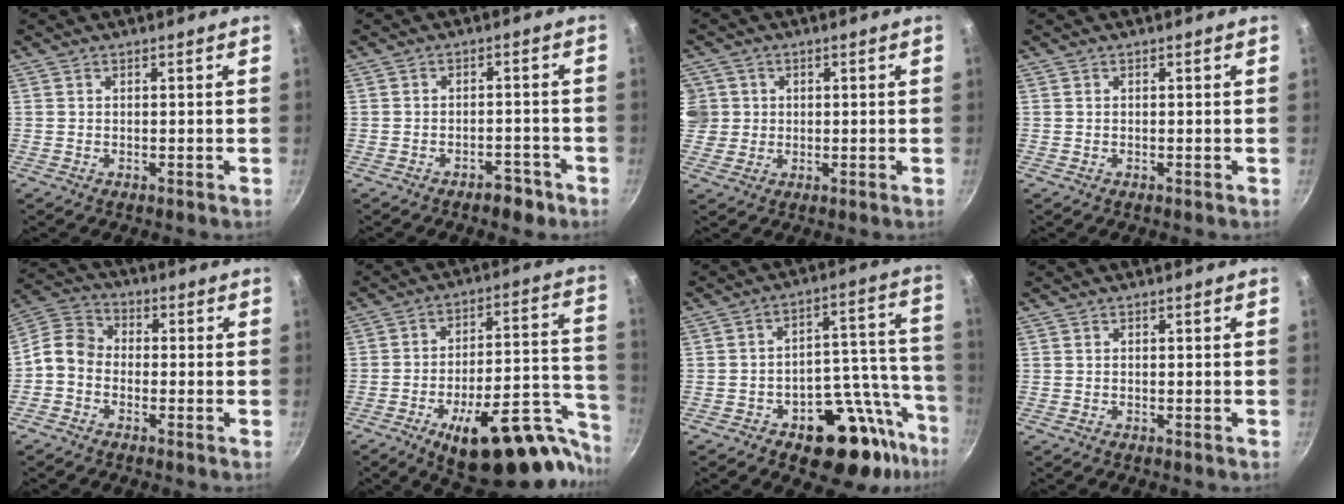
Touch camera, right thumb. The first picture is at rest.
{"total": 3.6, "force": [-2.6, 1.7, 1.9], "torque": [-0.014, 0.021, -0.035]}
{"total": 5.5, "force": [1.2, 5.4, 0.2], "torque": [0.025, 0.007, 0.023]}
{"total": 0.0}
{"total": 7.7, "force": [-1.9, 6.0, 4.4], "torque": [-0.074, 0.032, -0.055]}
{"total": 24.5, "force": [-15.3, 8.5, 17.2], "torque": [-0.142, 0.115, -0.217]}
{"total": 17.2, "force": [-10.1, 7.8, 11.5], "torque": [-0.090, 0.103, -0.138]}
{"total": 0.0}